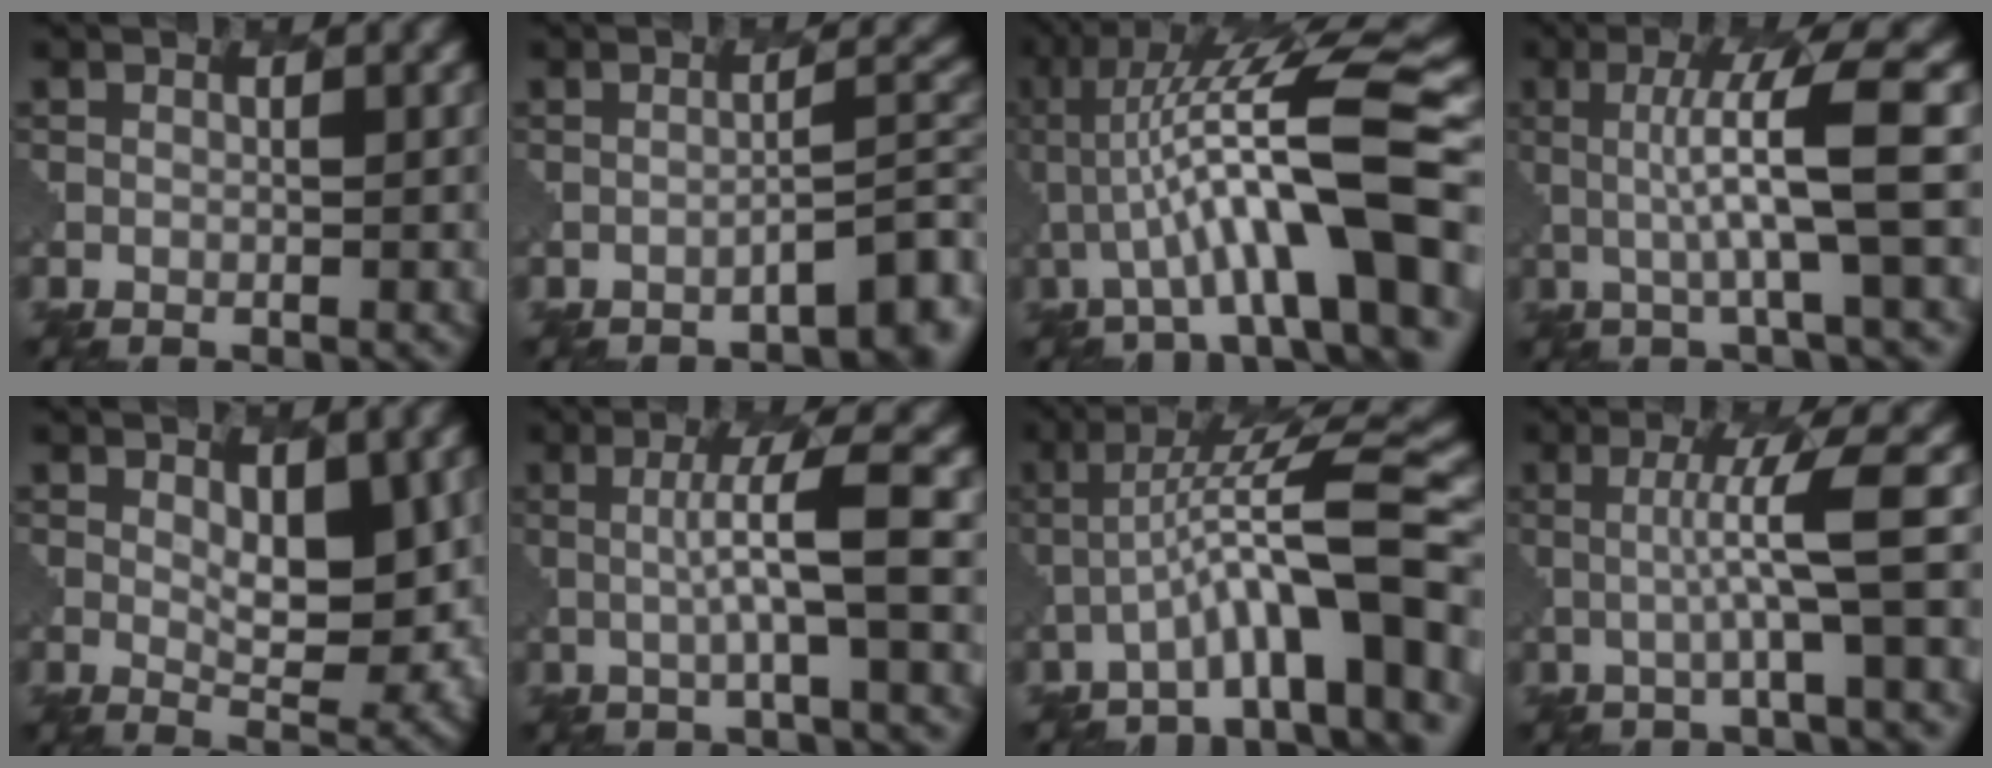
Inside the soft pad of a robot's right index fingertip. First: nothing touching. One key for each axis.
{"total": 3.9, "fx": -2.6, "fy": 0.7, "fz": 2.8, "tx": -0.032, "ty": 0.015, "tz": -0.037}
{"total": 11.8, "fx": -1.0, "fy": 2.4, "fz": 11.5, "tx": -0.186, "ty": 0.032, "tz": -0.015}
{"total": 6.9, "fx": 0.8, "fy": 0.9, "fz": 6.8, "tx": -0.115, "ty": 0.006, "tz": 0.016}
{"total": 5.1, "fx": 1.3, "fy": 2.4, "fz": 4.3, "tx": -0.071, "ty": -0.012, "tz": 0.028}
{"total": 4.7, "fx": 0.6, "fy": 0.5, "fz": 4.6, "tx": -0.080, "ty": 0.003, "tz": 0.006}
{"total": 9.1, "fx": -3.0, "fy": 1.6, "fz": 8.4, "tx": -0.121, "ty": 0.027, "tz": -0.050}
{"total": 4.8, "fx": 0.1, "fy": 0.4, "fz": 4.8, "tx": -0.082, "ty": 0.005, "tz": -0.005}